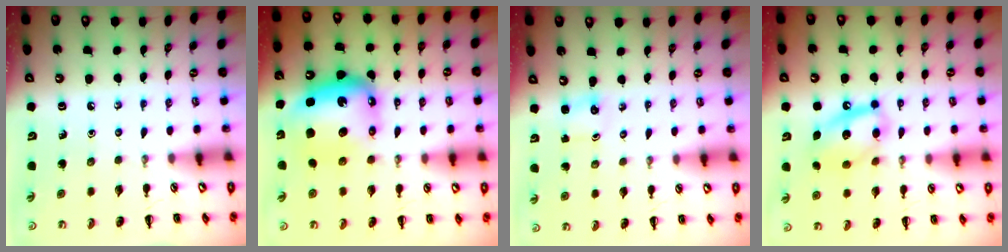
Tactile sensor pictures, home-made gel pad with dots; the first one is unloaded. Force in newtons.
{"total": 9.5, "press": 8.9, "slide": 3.2}
{"total": 0.9, "press": 0.8, "slide": 0.2}
{"total": 13.3, "press": 13.1, "slide": 2.4}